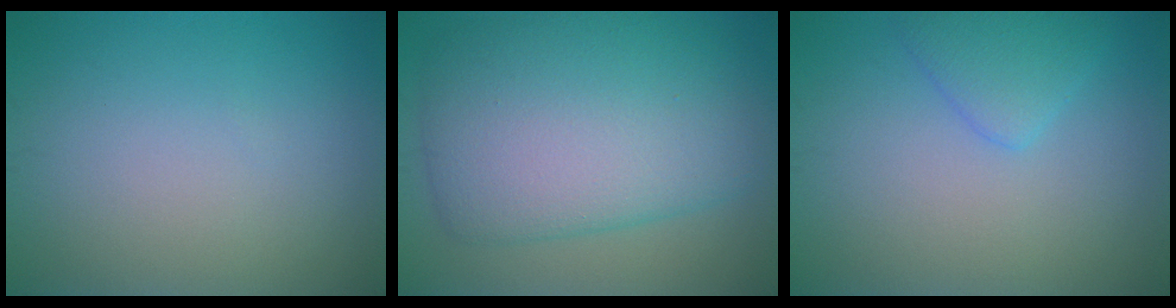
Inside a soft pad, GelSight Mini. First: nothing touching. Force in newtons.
{"total": 10.3, "press": 10.3, "slide": 0.3}
{"total": 2.3, "press": 2.3, "slide": 0.2}